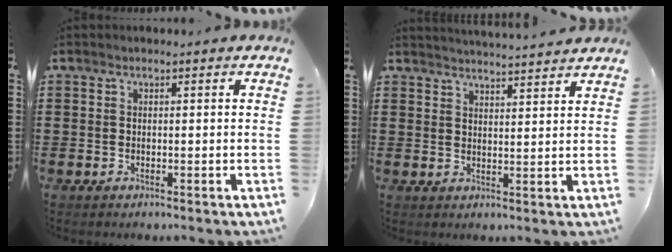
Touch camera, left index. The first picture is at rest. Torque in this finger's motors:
{"motor_torque": [1.05, -1.09, 0.19, 0.10]}